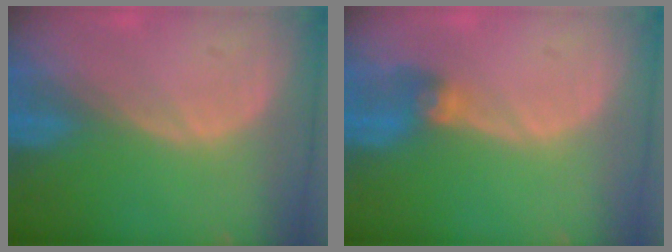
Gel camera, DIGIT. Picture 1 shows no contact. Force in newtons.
{"total": 2.7, "press": 2.7, "slide": 0.3}